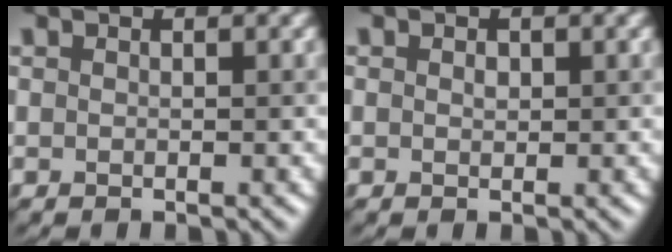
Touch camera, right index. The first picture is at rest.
{"total": 0.6, "force": [0.1, 0.4, 0.4], "torque": [-0.008, 0.000, 0.000]}